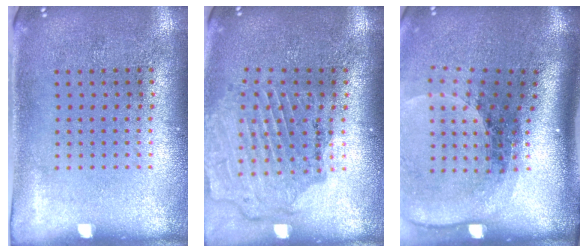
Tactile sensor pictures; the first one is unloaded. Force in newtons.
{"total": 1.6, "press": 1.6, "slide": 0.0}
{"total": 2.6, "press": 1.9, "slide": 1.8}